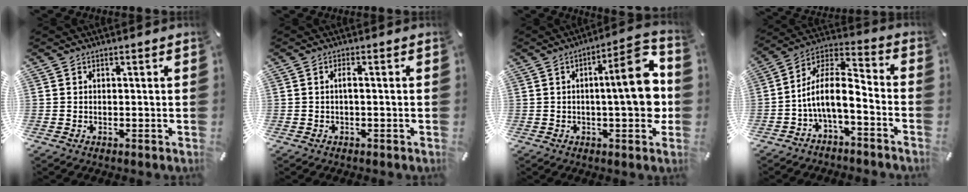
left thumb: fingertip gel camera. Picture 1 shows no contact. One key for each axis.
{"total": 1.8, "fx": -0.2, "fy": 0.2, "fz": 1.7, "tx": -0.033, "ty": 0.001, "tz": -0.005}
{"total": 15.7, "fx": 0.4, "fy": 4.8, "fz": 15.0, "tx": -0.182, "ty": -0.009, "tz": -0.004}
{"total": 10.6, "fx": -3.6, "fy": 4.8, "fz": 8.7, "tx": -0.177, "ty": 0.005, "tz": -0.068}